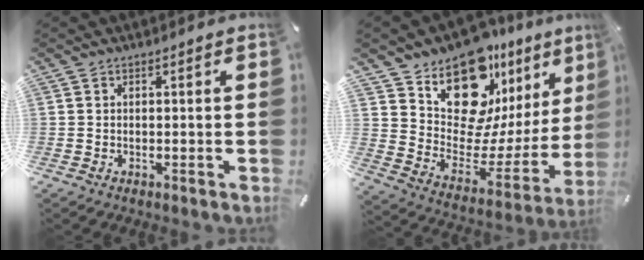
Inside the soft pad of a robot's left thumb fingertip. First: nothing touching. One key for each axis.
{"total": 17.6, "fx": 14.0, "fy": 8.6, "fz": 6.2, "tx": -0.085, "ty": -0.140, "tz": 0.241}